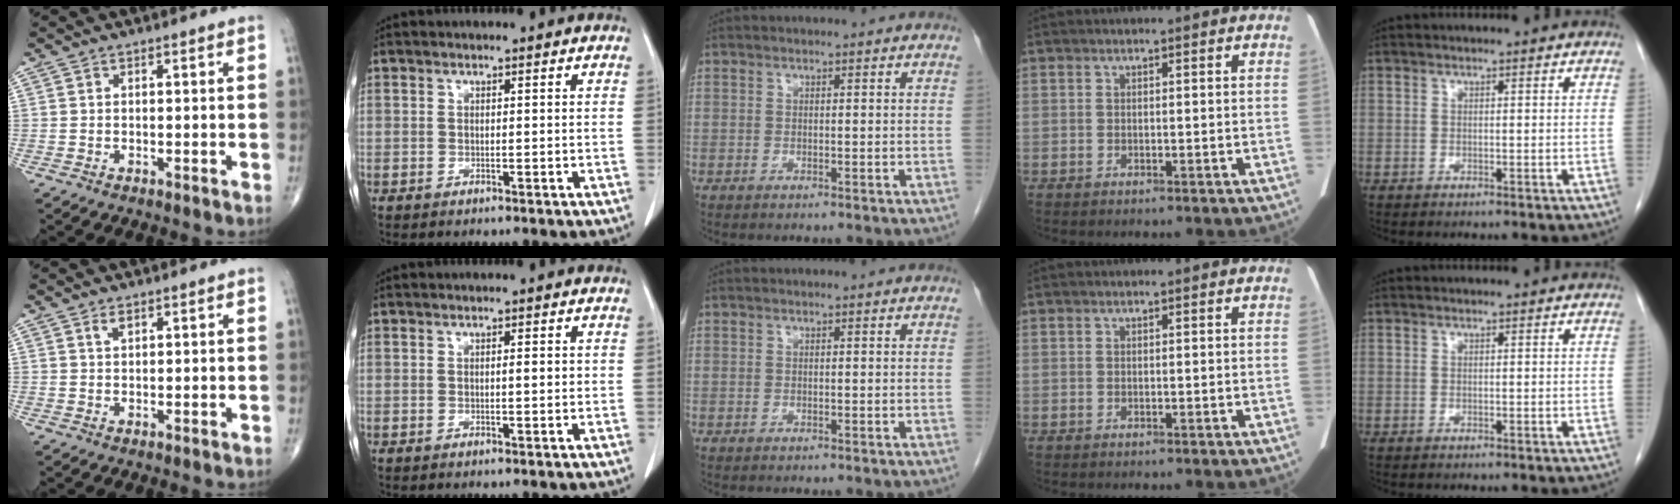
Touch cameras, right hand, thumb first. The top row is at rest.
{"thumb": {"total": 1.5, "force": [0.9, 0.7, 0.9], "torque": [-0.013, -0.001, 0.018]}, "index": {"total": 1.0, "force": [0.0, 0.2, 1.0], "torque": [-0.014, 0.001, 0.000]}}